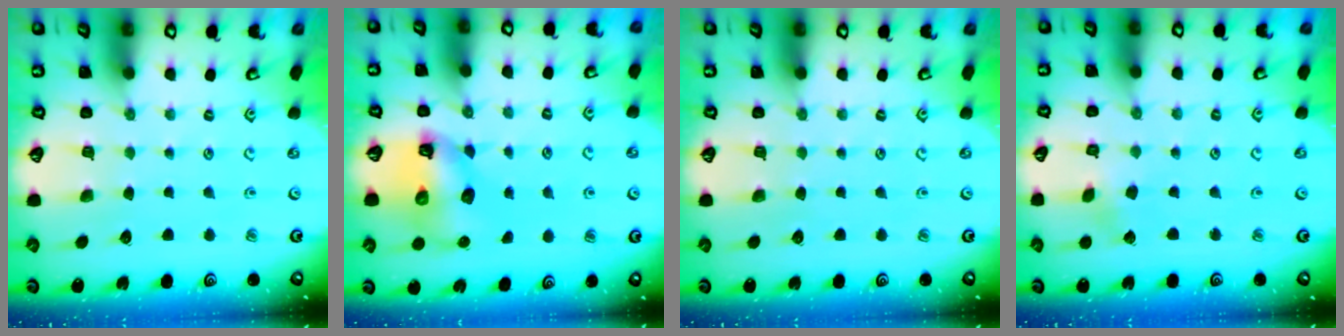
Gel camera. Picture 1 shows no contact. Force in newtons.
{"total": 8.8, "press": 8.8, "slide": 1.2}
{"total": 0.0}
{"total": 2.2, "press": 2.2, "slide": 0.1}